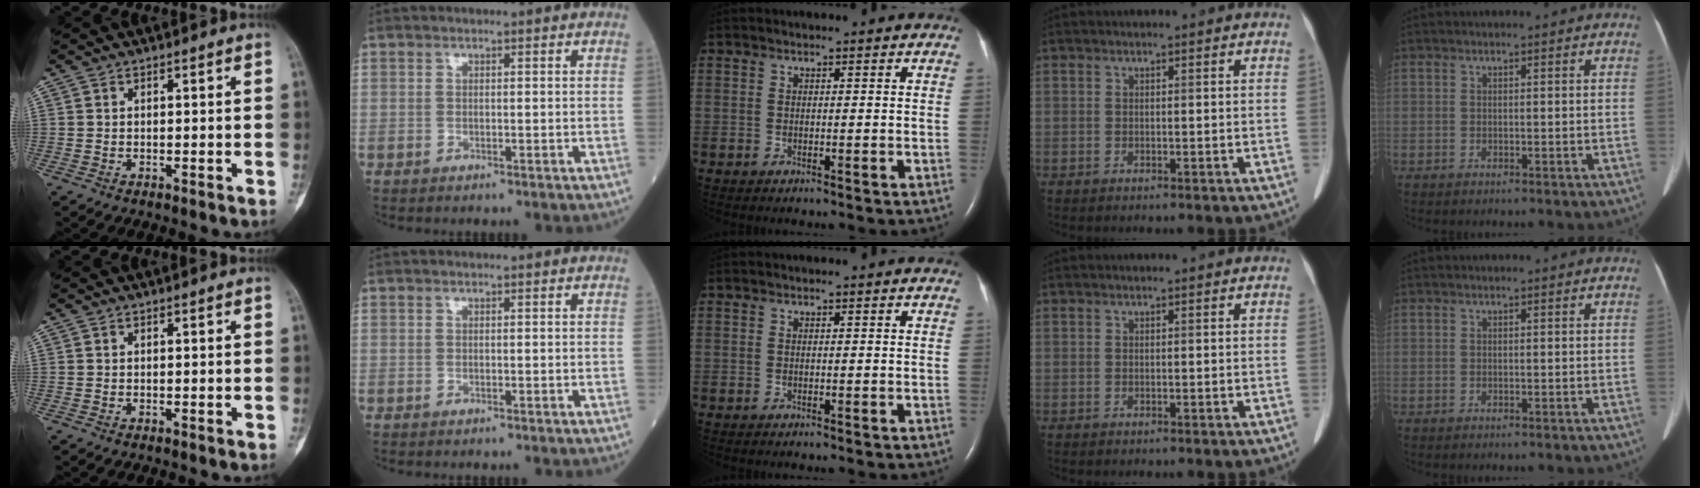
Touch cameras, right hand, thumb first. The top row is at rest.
{}